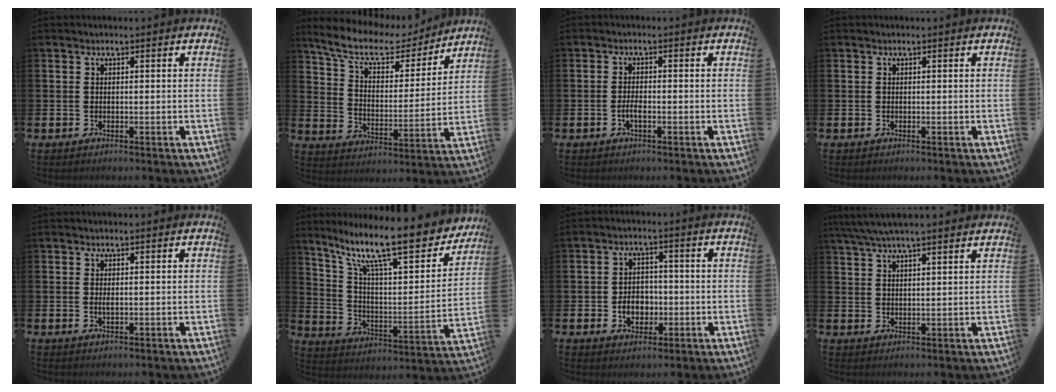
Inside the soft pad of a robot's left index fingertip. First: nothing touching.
{"total": 9.2, "force": [7.7, 3.3, 3.7], "torque": [-0.102, -0.048, 0.130]}
{"total": 1.8, "force": [-0.7, 0.6, 1.5], "torque": [-0.023, -0.001, -0.015]}
{"total": 0.0}
{"total": 0.8, "force": [0.1, 0.3, 0.7], "torque": [-0.009, -0.001, 0.000]}
{"total": 14.9, "force": [11.7, 3.6, 8.5], "torque": [-0.177, -0.078, 0.195]}
{"total": 4.2, "force": [-1.0, 3.3, 2.4], "torque": [-0.029, -0.003, -0.027]}
{"total": 5.1, "force": [4.6, 0.4, 2.3], "torque": [-0.059, -0.007, 0.085]}